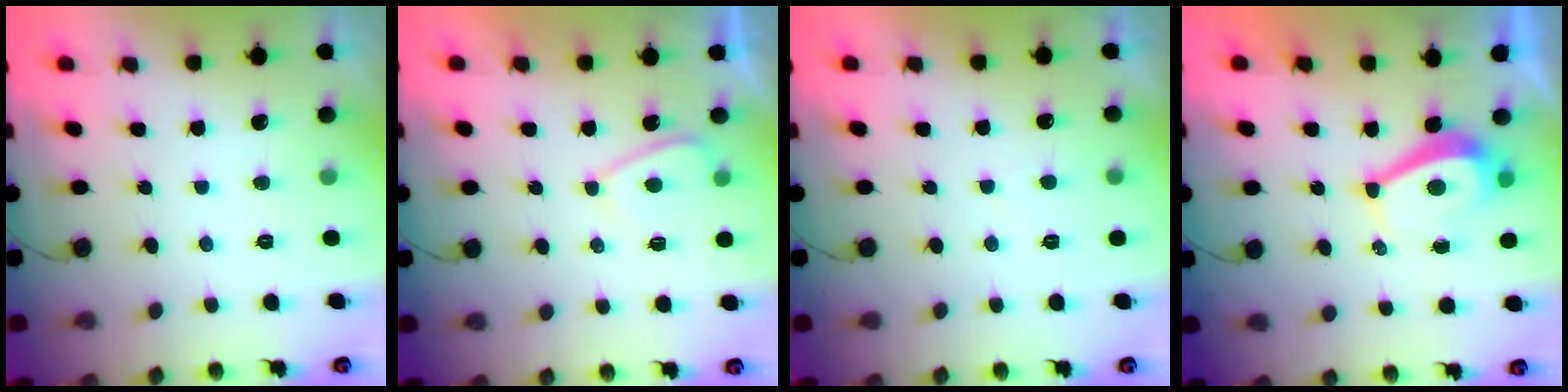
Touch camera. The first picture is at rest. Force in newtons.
{"total": 2.8, "press": 2.7, "slide": 0.7}
{"total": 1.7, "press": 1.6, "slide": 0.5}
{"total": 4.6, "press": 4.6, "slide": 0.3}